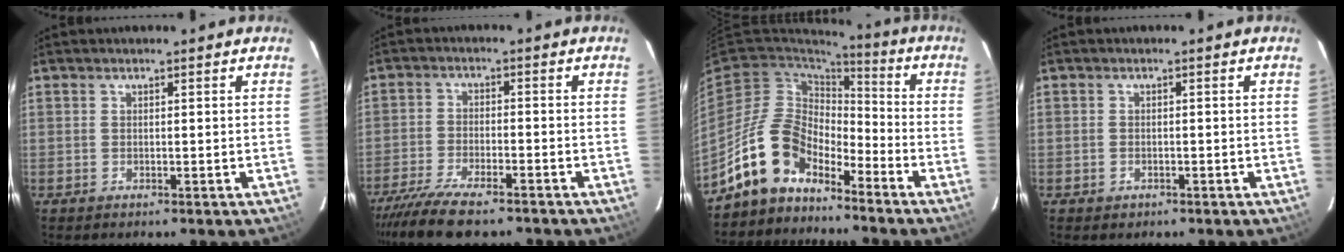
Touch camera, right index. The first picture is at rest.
{"total": 11.5, "force": [-9.5, 2.6, 6.0], "torque": [-0.142, -0.031, -0.168]}
{"total": 12.3, "force": [-9.3, 6.1, 5.2], "torque": [-0.101, 0.026, -0.175]}
{"total": 1.3, "force": [-0.7, 1.0, 0.3], "torque": [-0.004, 0.003, -0.007]}